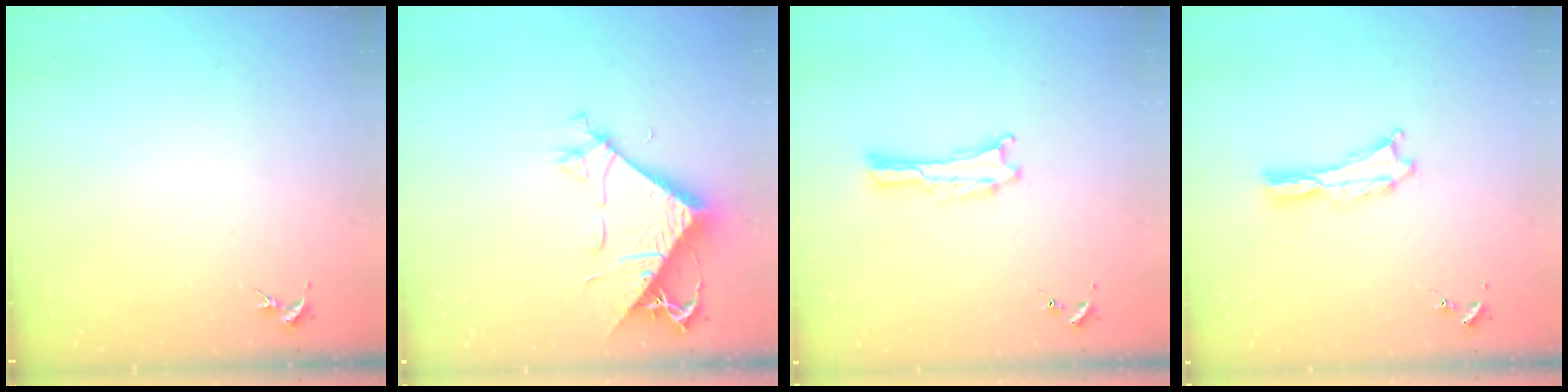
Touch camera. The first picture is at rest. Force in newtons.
{"total": 9.3, "press": 9.2, "slide": 0.9}
{"total": 0.0}
{"total": 0.0}